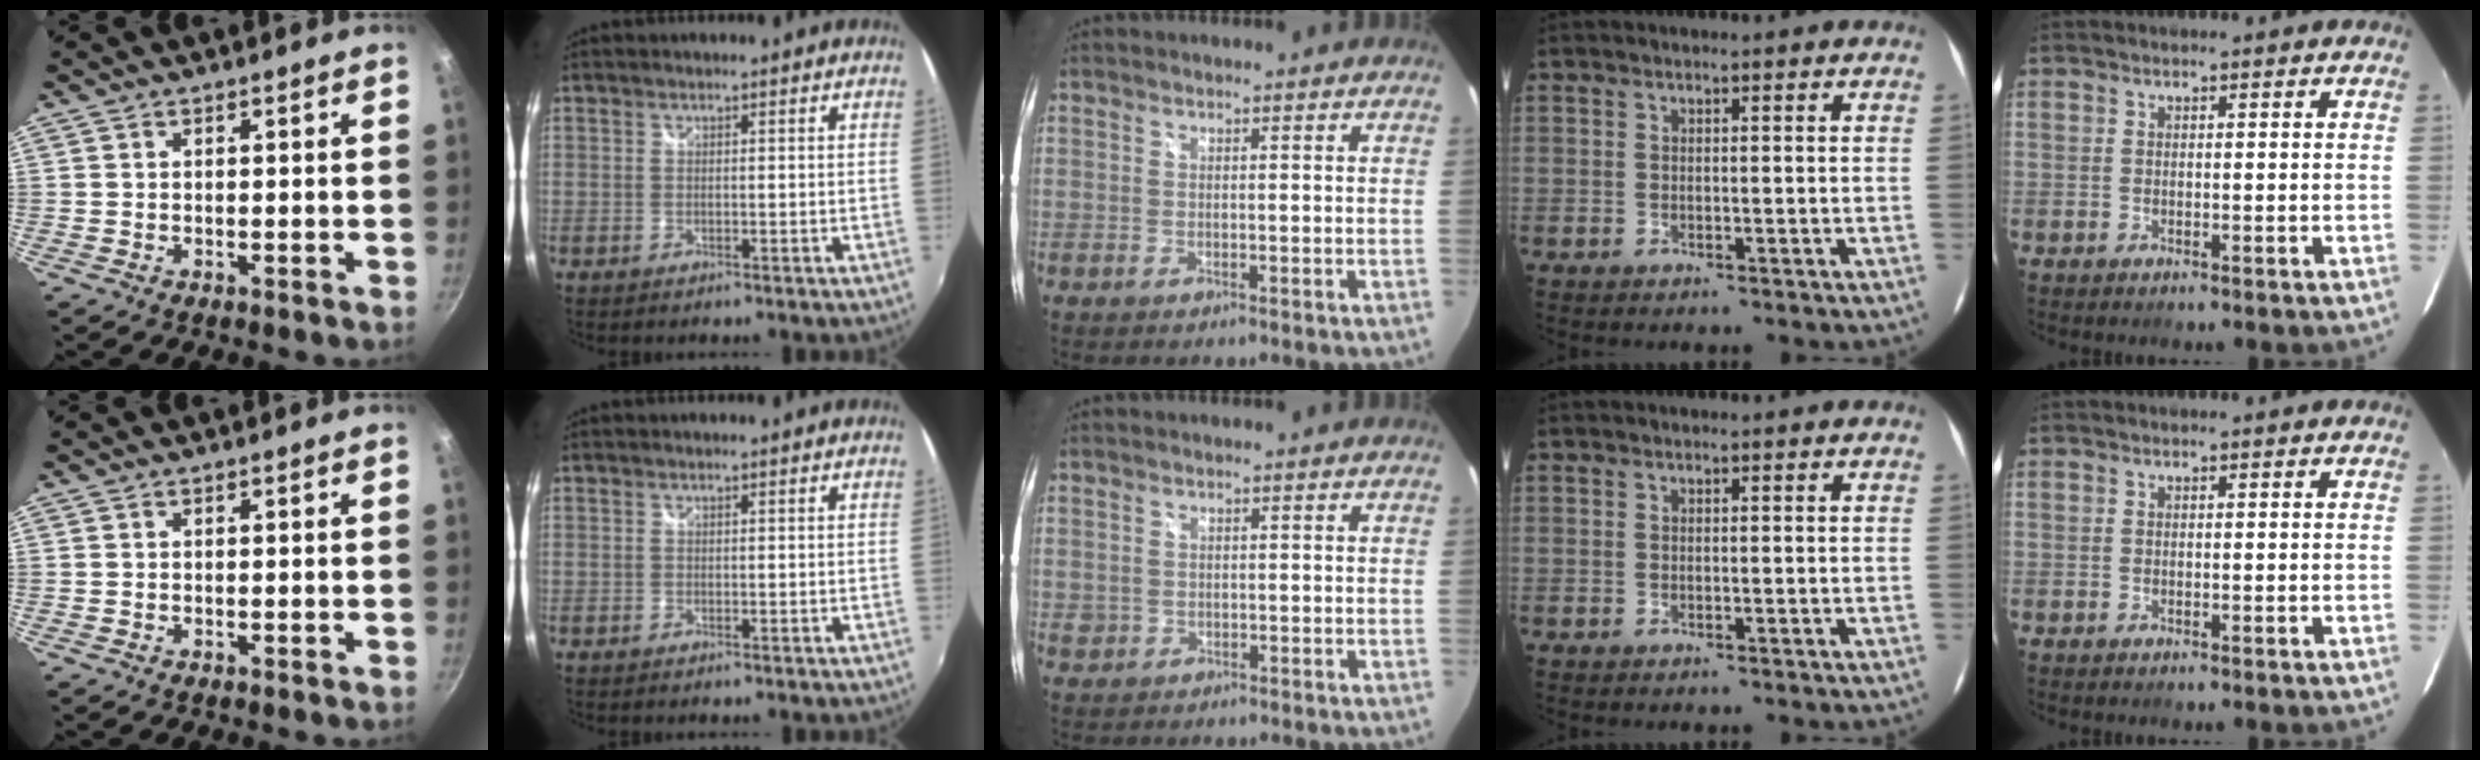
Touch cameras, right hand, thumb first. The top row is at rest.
{"middle": {"total": 1.8, "force": [-0.1, 1.8, 0.5], "torque": [-0.007, -0.001, -0.001]}}